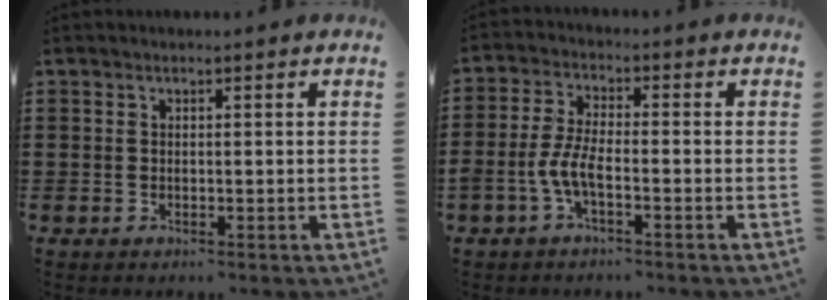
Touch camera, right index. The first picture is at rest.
{"total": 5.0, "force": [-2.1, 1.5, 4.3], "torque": [-0.108, -0.009, -0.048]}